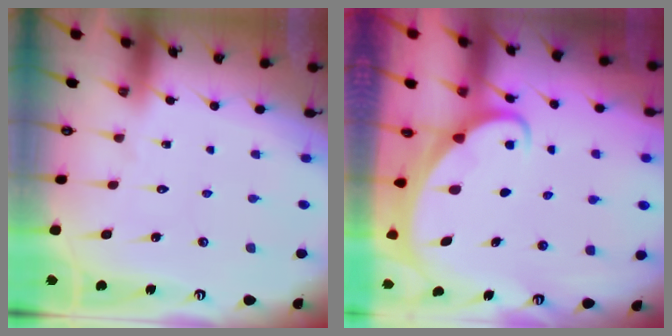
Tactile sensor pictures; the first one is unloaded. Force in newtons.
{"total": 2.5, "press": 2.5, "slide": 0.2}